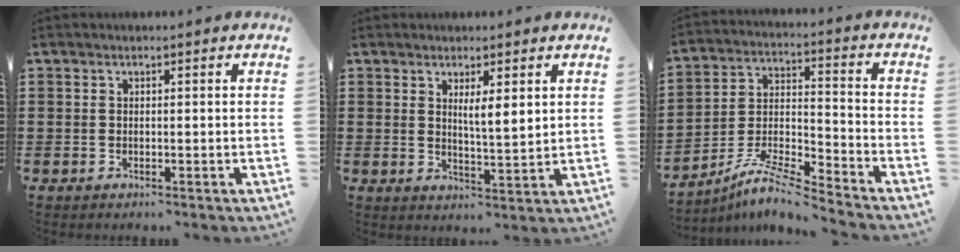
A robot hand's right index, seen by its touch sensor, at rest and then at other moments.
{"total": 3.5, "force": [1.8, 0.4, 3.0], "torque": [-0.056, -0.002, 0.028]}
{"total": 8.1, "force": [-7.5, 0.2, 3.2], "torque": [-0.068, 0.001, -0.151]}